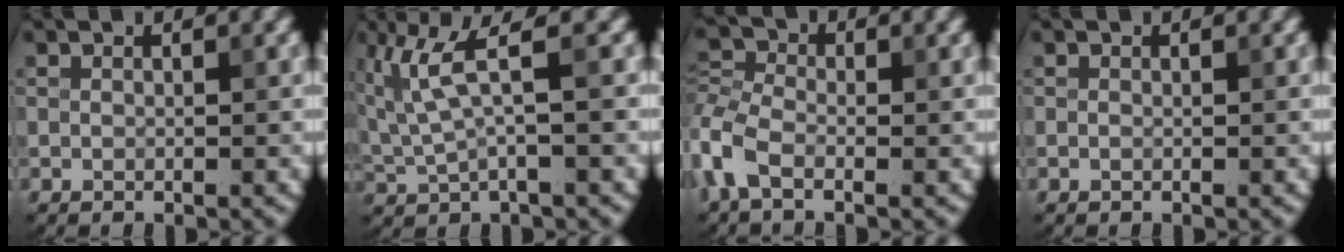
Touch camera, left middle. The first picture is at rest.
{"total": 4.7, "force": [1.7, 0.9, 4.3], "torque": [-0.103, 0.006, 0.039]}
{"total": 4.3, "force": [-1.9, 2.4, 3.0], "torque": [-0.075, 0.005, -0.060]}
{"total": 0.0}